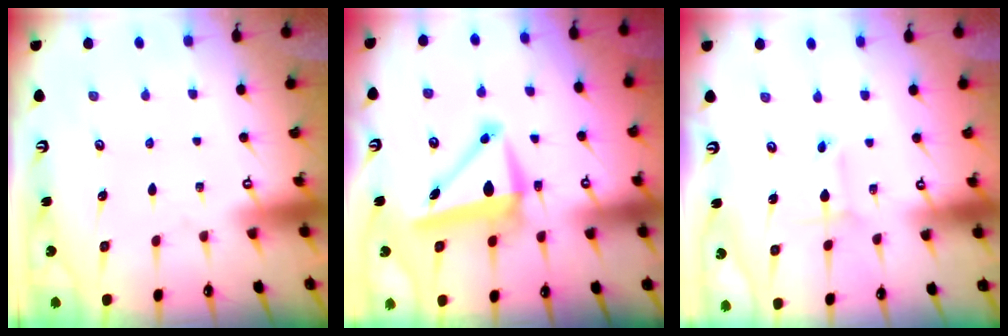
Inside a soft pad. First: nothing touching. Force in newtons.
{"total": 9.4, "press": 9.2, "slide": 2.0}
{"total": 2.8, "press": 2.8, "slide": 0.3}